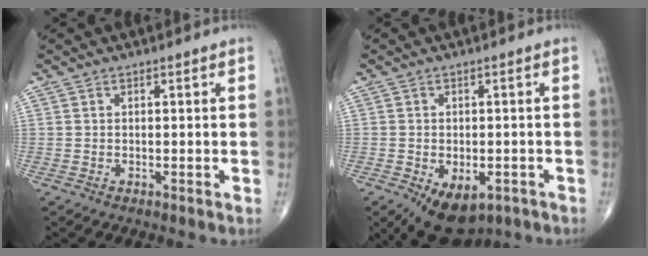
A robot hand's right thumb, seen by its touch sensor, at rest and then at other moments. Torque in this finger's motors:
{"motor_torque": [1.38, 1.20, 0.53, -0.70, 0.07]}